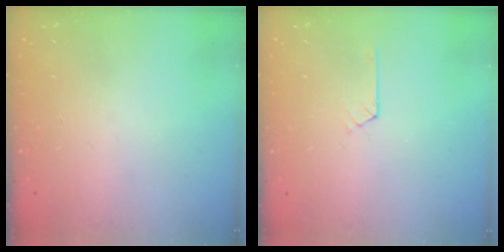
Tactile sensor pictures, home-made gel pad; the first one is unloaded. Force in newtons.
{"total": 2.7, "press": 2.7, "slide": 0.4}